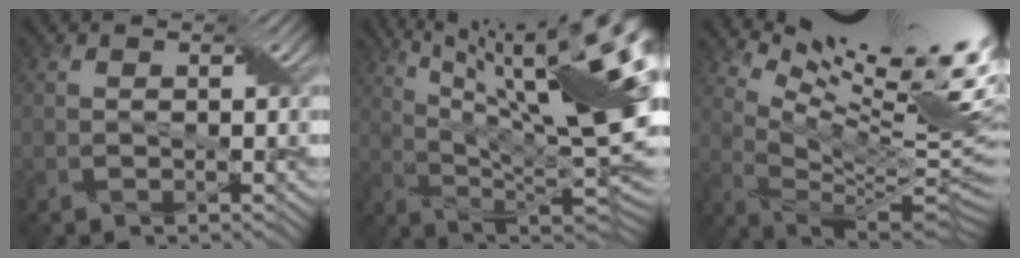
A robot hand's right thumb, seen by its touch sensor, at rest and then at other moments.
{"total": 23.1, "force": [8.9, 7.4, 20.0], "torque": [-0.276, 0.048, 0.143]}
{"total": 17.2, "force": [9.4, 4.1, 13.8], "torque": [-0.220, -0.002, 0.164]}